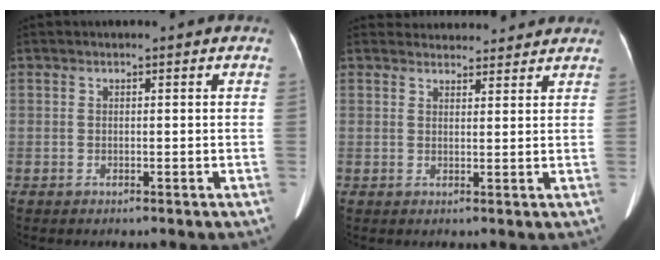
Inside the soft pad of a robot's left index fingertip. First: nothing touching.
{"total": 7.1, "force": [6.8, 2.0, 0.5], "torque": [0.002, 0.020, 0.074]}